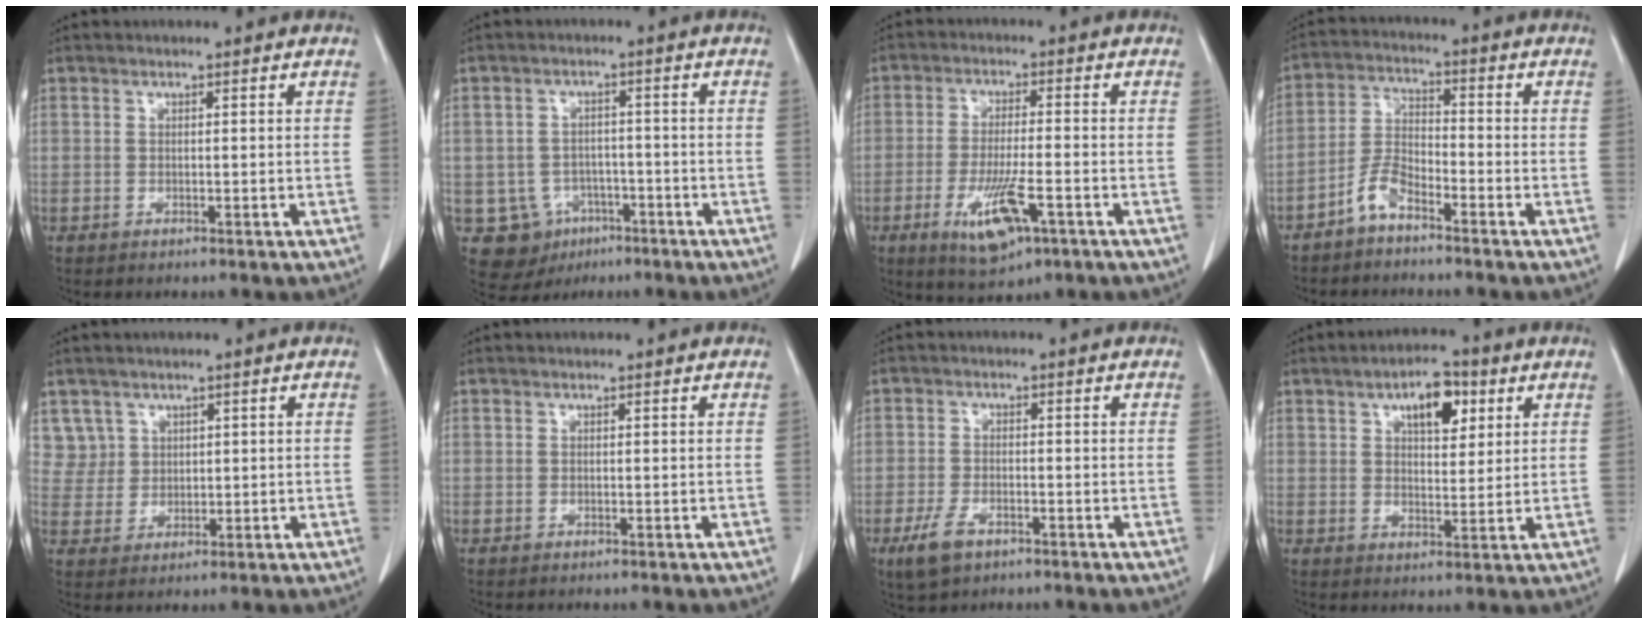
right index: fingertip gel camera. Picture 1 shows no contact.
{"total": 8.3, "force": [-3.2, 7.5, 1.4], "torque": [-0.031, 0.012, -0.034]}
{"total": 8.8, "force": [-3.9, 2.2, 7.6], "torque": [-0.142, -0.016, -0.059]}
{"total": 4.9, "force": [-3.7, 1.5, 2.8], "torque": [-0.065, 0.006, -0.076]}
{"total": 4.4, "force": [2.3, 3.7, -0.5], "torque": [0.022, 0.006, 0.049]}
{"total": 0.0}
{"total": 4.6, "force": [-2.7, 2.5, 2.9], "torque": [-0.065, -0.002, -0.043]}
{"total": 7.3, "force": [3.3, 3.1, 5.6], "torque": [-0.087, 0.008, 0.052]}